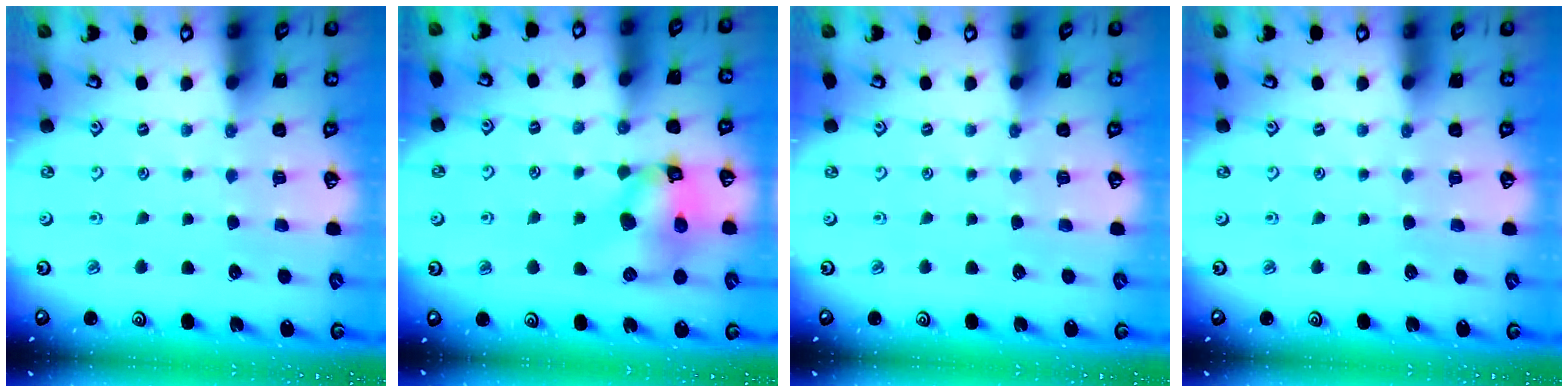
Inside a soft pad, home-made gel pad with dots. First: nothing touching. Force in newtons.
{"total": 12.0, "press": 11.8, "slide": 1.9}
{"total": 0.0}
{"total": 0.0}